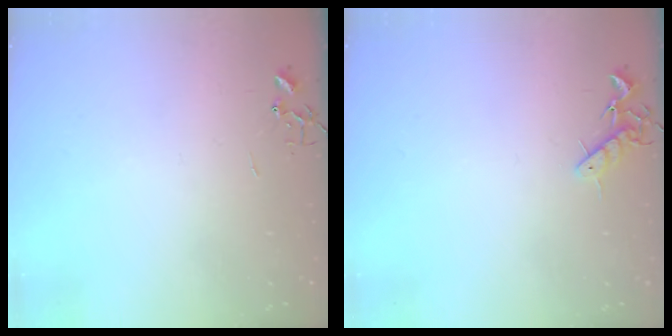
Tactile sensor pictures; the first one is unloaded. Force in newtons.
{"total": 7.4, "press": 7.4, "slide": 0.9}